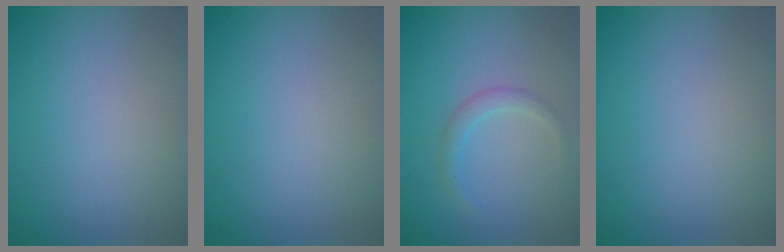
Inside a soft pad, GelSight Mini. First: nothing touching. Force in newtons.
{"total": 0.0}
{"total": 1.5, "press": 1.5, "slide": 0.1}
{"total": 0.0}